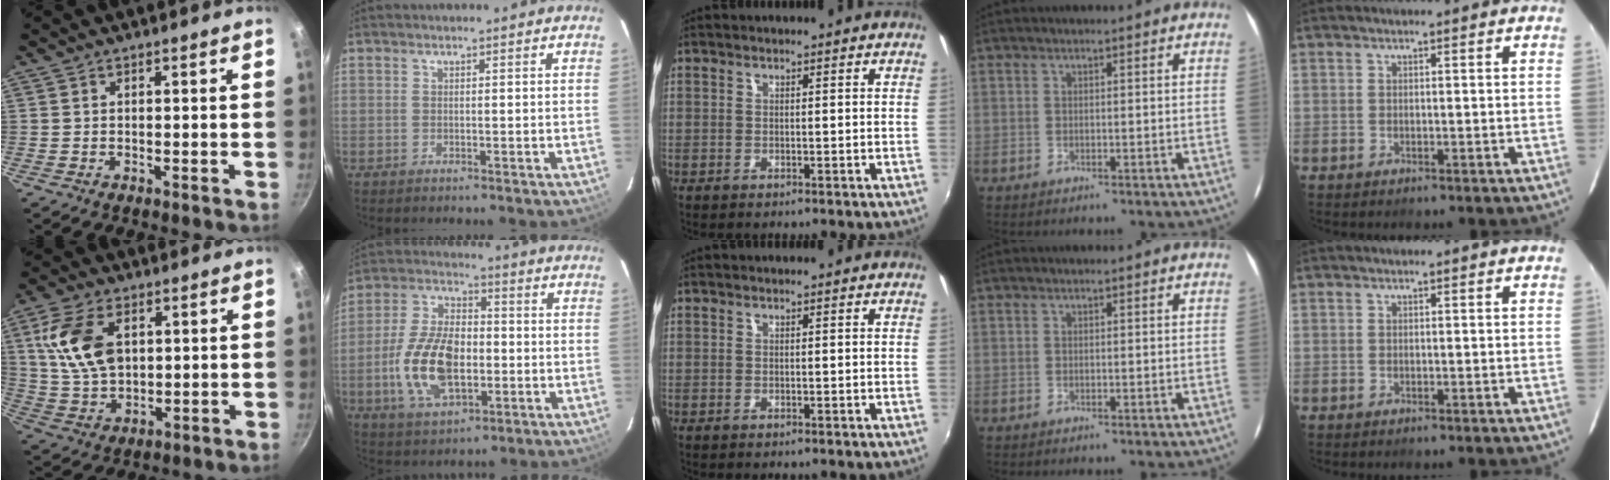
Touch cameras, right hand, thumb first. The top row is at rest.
{"thumb": {"total": 13.5, "force": [3.6, 8.5, 9.9], "torque": [-0.175, -0.012, 0.075]}, "index": {"total": 15.8, "force": [-3.4, 8.9, 12.6], "torque": [-0.259, 0.006, -0.053]}}